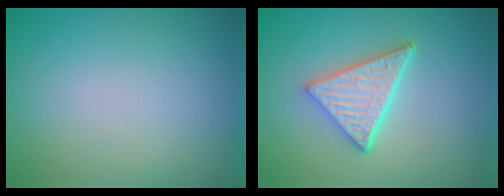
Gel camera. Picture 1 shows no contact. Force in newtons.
{"total": 5.1, "press": 3.8, "slide": 3.5}